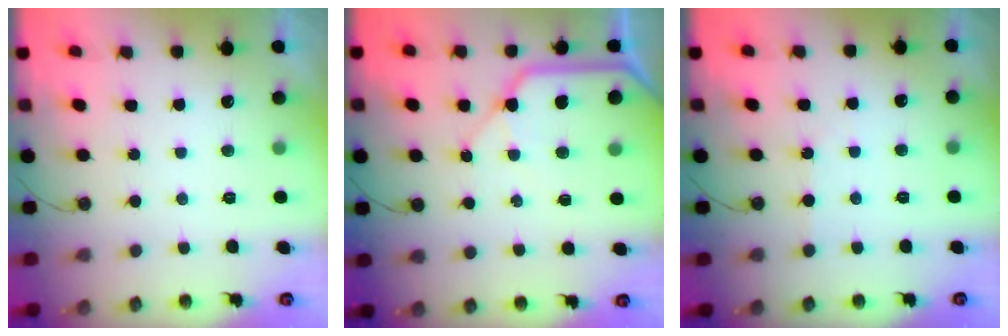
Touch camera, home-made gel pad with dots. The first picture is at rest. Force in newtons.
{"total": 10.2, "press": 10.1, "slide": 1.4}
{"total": 1.0, "press": 1.0, "slide": 0.2}